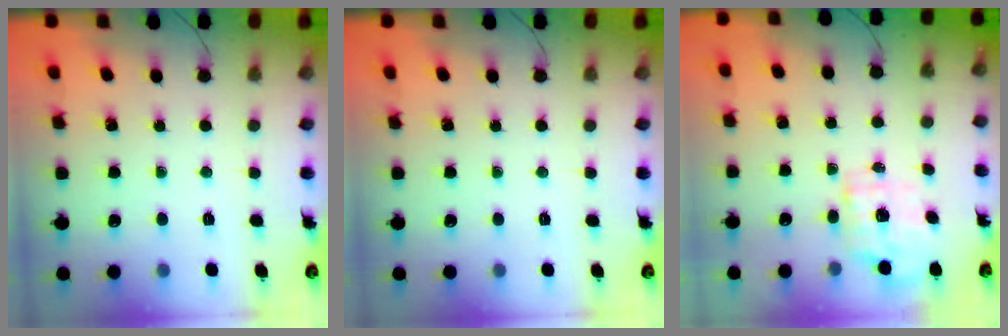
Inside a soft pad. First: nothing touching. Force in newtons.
{"total": 0.0}
{"total": 2.4, "press": 2.1, "slide": 1.2}